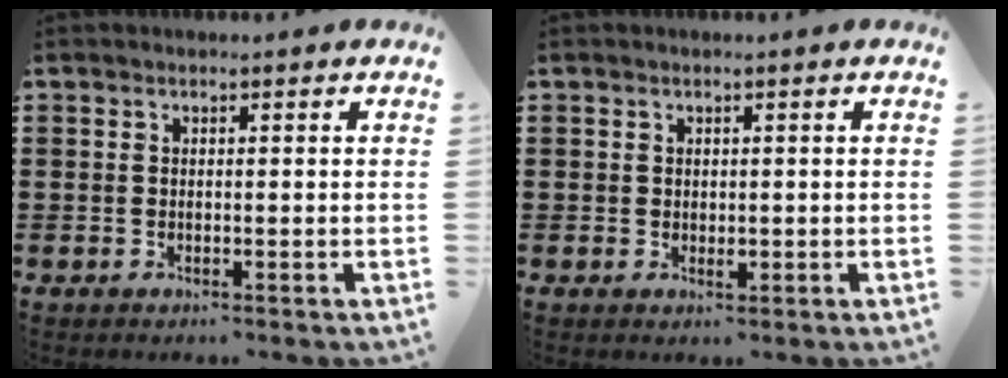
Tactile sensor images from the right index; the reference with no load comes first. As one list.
[{"total": 1.0, "force": [0.0, 0.7, 0.7], "torque": [-0.013, 0.002, 0.001]}]